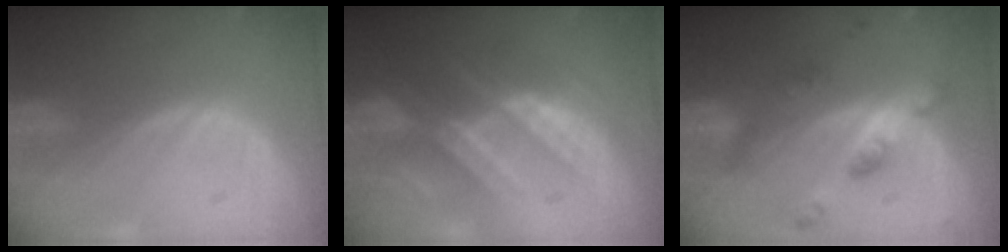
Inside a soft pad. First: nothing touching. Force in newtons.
{"total": 8.9, "press": 7.8, "slide": 4.2}
{"total": 6.7, "press": 6.6, "slide": 0.5}